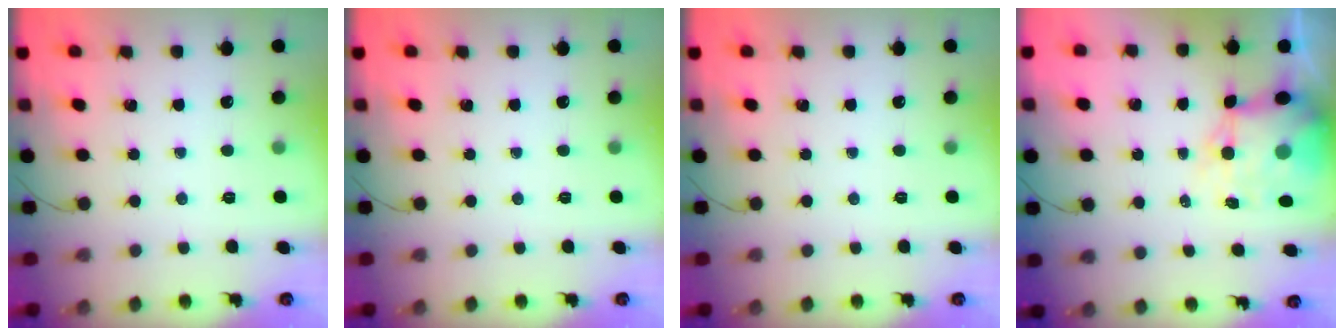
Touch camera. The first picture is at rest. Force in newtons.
{"total": 0.0}
{"total": 0.0}
{"total": 10.8, "press": 10.4, "slide": 2.9}